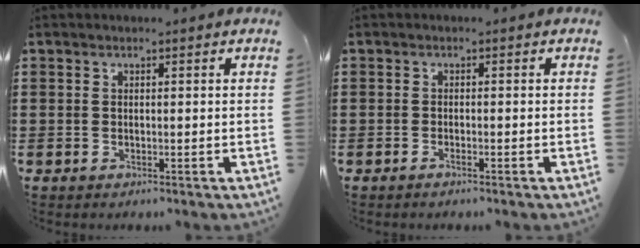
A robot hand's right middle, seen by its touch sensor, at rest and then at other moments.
{"total": 0.7, "force": [-0.5, 0.0, 0.5], "torque": [-0.009, -0.002, -0.009]}